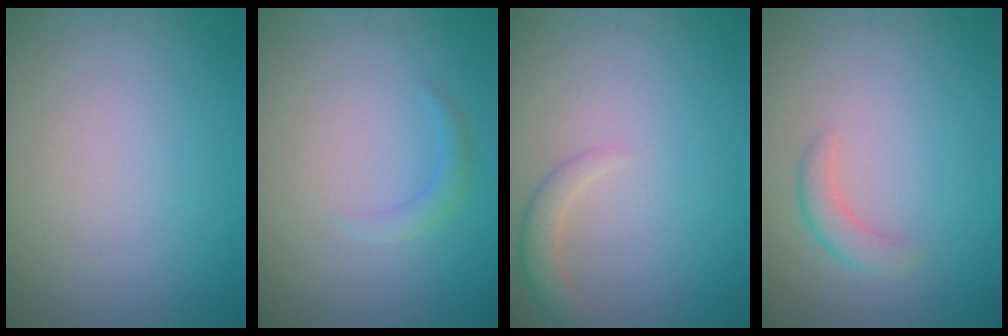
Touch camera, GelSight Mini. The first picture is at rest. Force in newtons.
{"total": 1.1, "press": 1.1, "slide": 0.2}
{"total": 1.7, "press": 1.7, "slide": 0.1}
{"total": 1.5, "press": 1.5, "slide": 0.1}